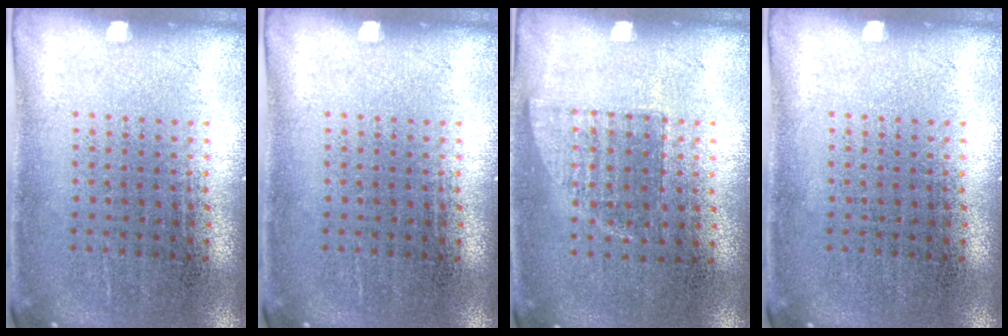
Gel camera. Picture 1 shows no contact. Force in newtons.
{"total": 0.0}
{"total": 0.6, "press": 0.6, "slide": 0.2}
{"total": 0.0}